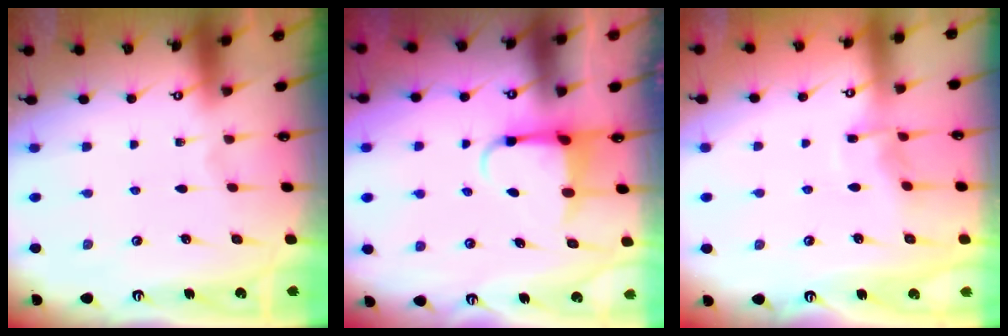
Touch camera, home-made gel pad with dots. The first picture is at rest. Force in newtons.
{"total": 3.9, "press": 3.8, "slide": 0.9}
{"total": 5.7, "press": 5.7, "slide": 0.7}